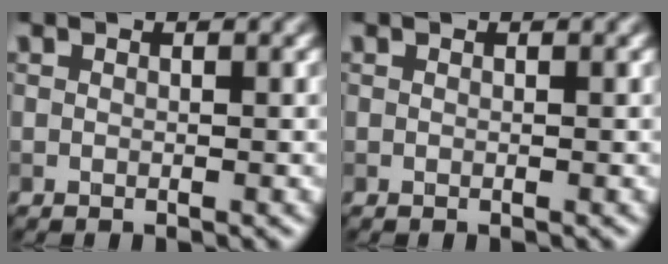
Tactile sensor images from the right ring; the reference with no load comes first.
{"total": 0.0}